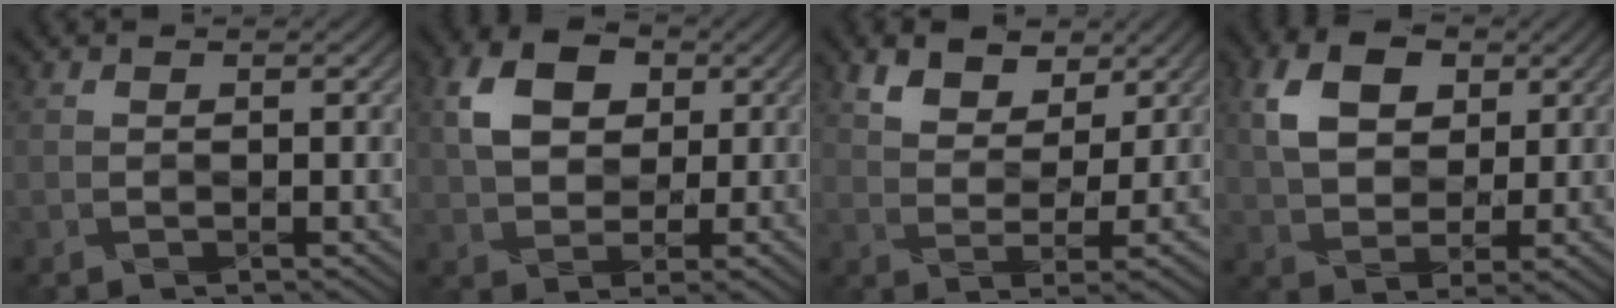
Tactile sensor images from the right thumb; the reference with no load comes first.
{"total": 6.8, "force": [1.9, 4.9, 4.3], "torque": [-0.086, 0.010, 0.032]}
{"total": 5.4, "force": [3.6, 2.6, 3.0], "torque": [-0.058, 0.000, 0.072]}
{"total": 7.9, "force": [2.9, 5.3, 5.1], "torque": [-0.108, 0.007, 0.053]}